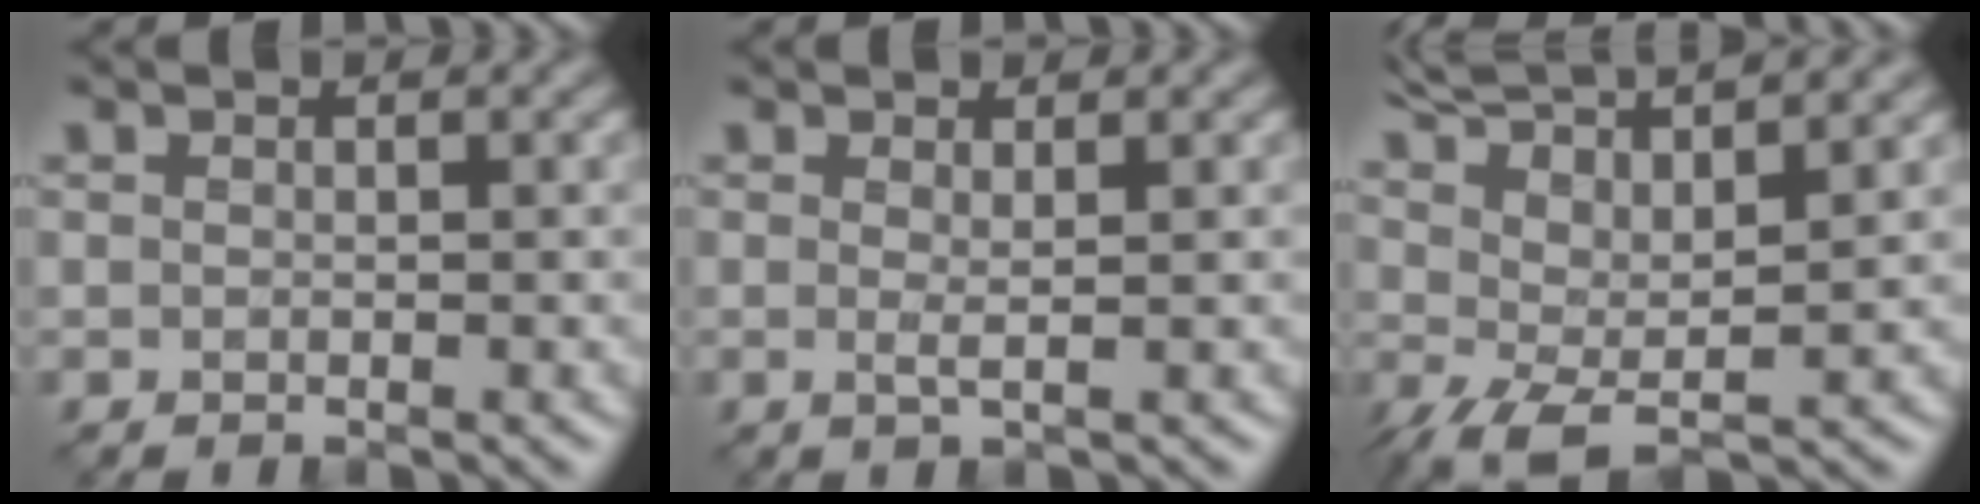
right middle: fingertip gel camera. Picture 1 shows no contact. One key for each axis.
{"total": 1.2, "fx": 0.2, "fy": 0.2, "fz": 1.1, "tx": -0.020, "ty": -0.003, "tz": 0.000}
{"total": 9.6, "fx": 5.4, "fy": 2.9, "fz": 7.4, "tx": -0.138, "ty": 0.018, "tz": 0.095}